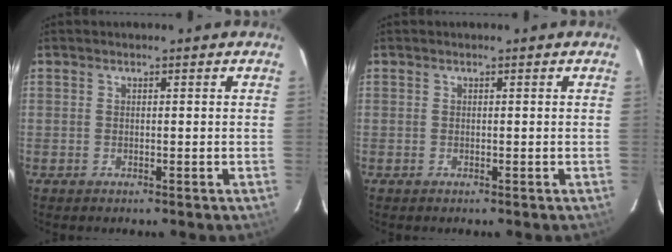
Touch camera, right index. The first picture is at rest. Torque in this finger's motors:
{"motor_torque": [0.00, 0.00, 0.01, 0.00]}